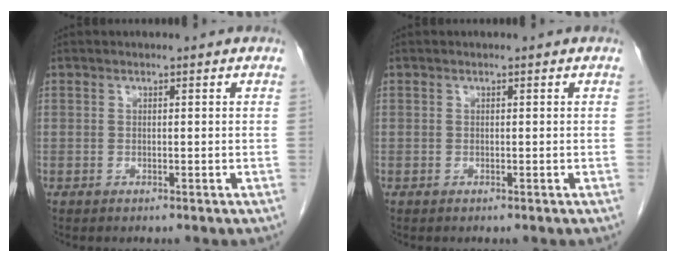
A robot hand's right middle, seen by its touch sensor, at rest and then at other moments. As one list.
[{"total": 0.0}]